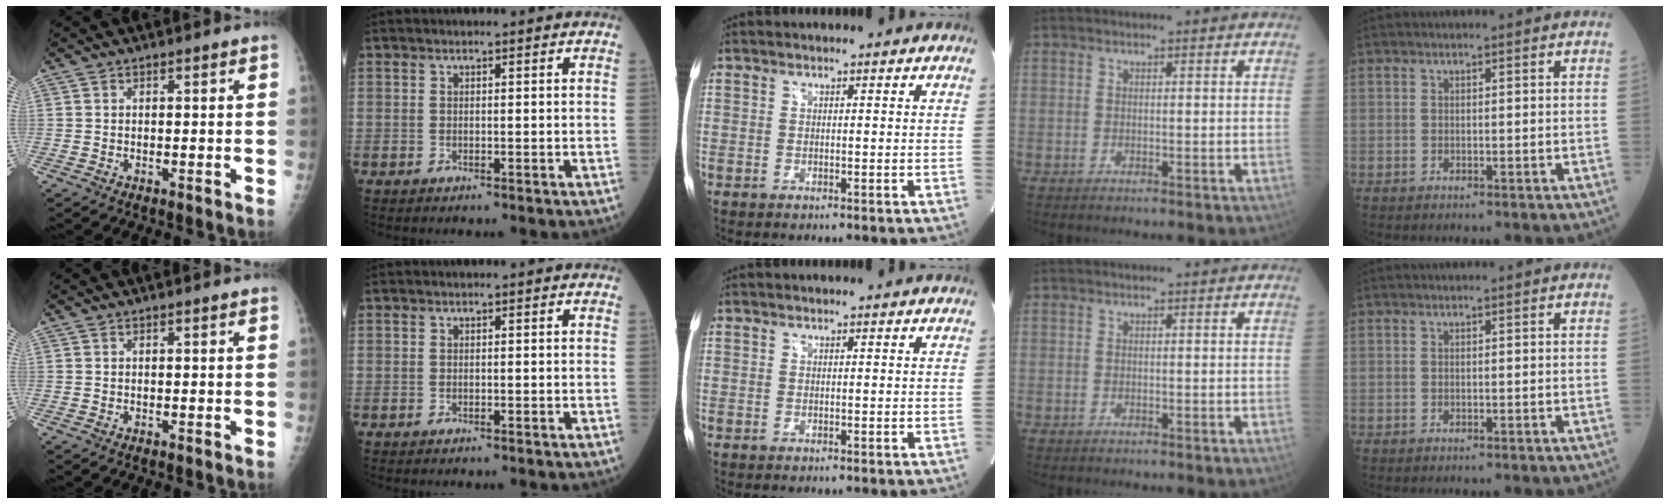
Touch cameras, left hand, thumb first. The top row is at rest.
{}